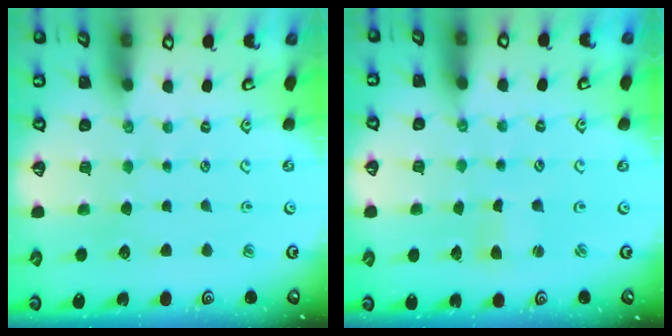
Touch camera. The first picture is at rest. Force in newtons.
{"total": 1.9, "press": 1.9, "slide": 0.3}